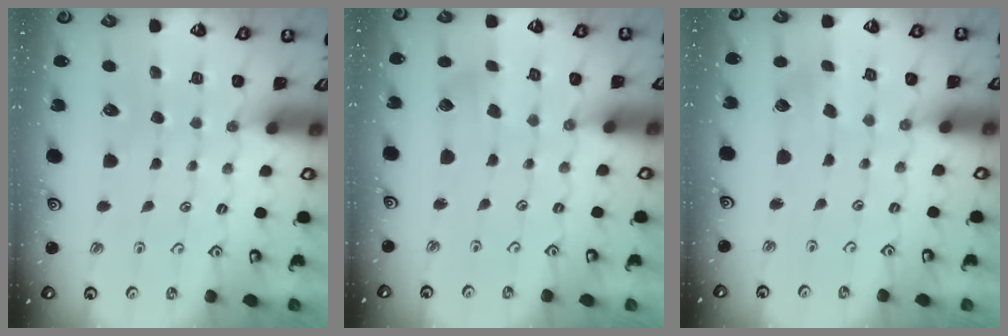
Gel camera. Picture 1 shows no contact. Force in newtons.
{"total": 2.6, "press": 2.5, "slide": 0.5}
{"total": 1.7, "press": 1.7, "slide": 0.3}